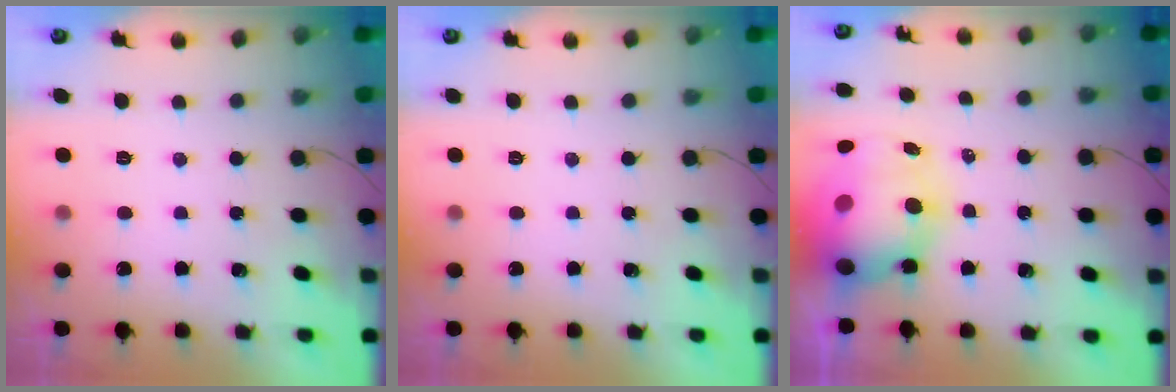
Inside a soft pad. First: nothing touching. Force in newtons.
{"total": 0.0}
{"total": 13.6, "press": 13.2, "slide": 3.2}